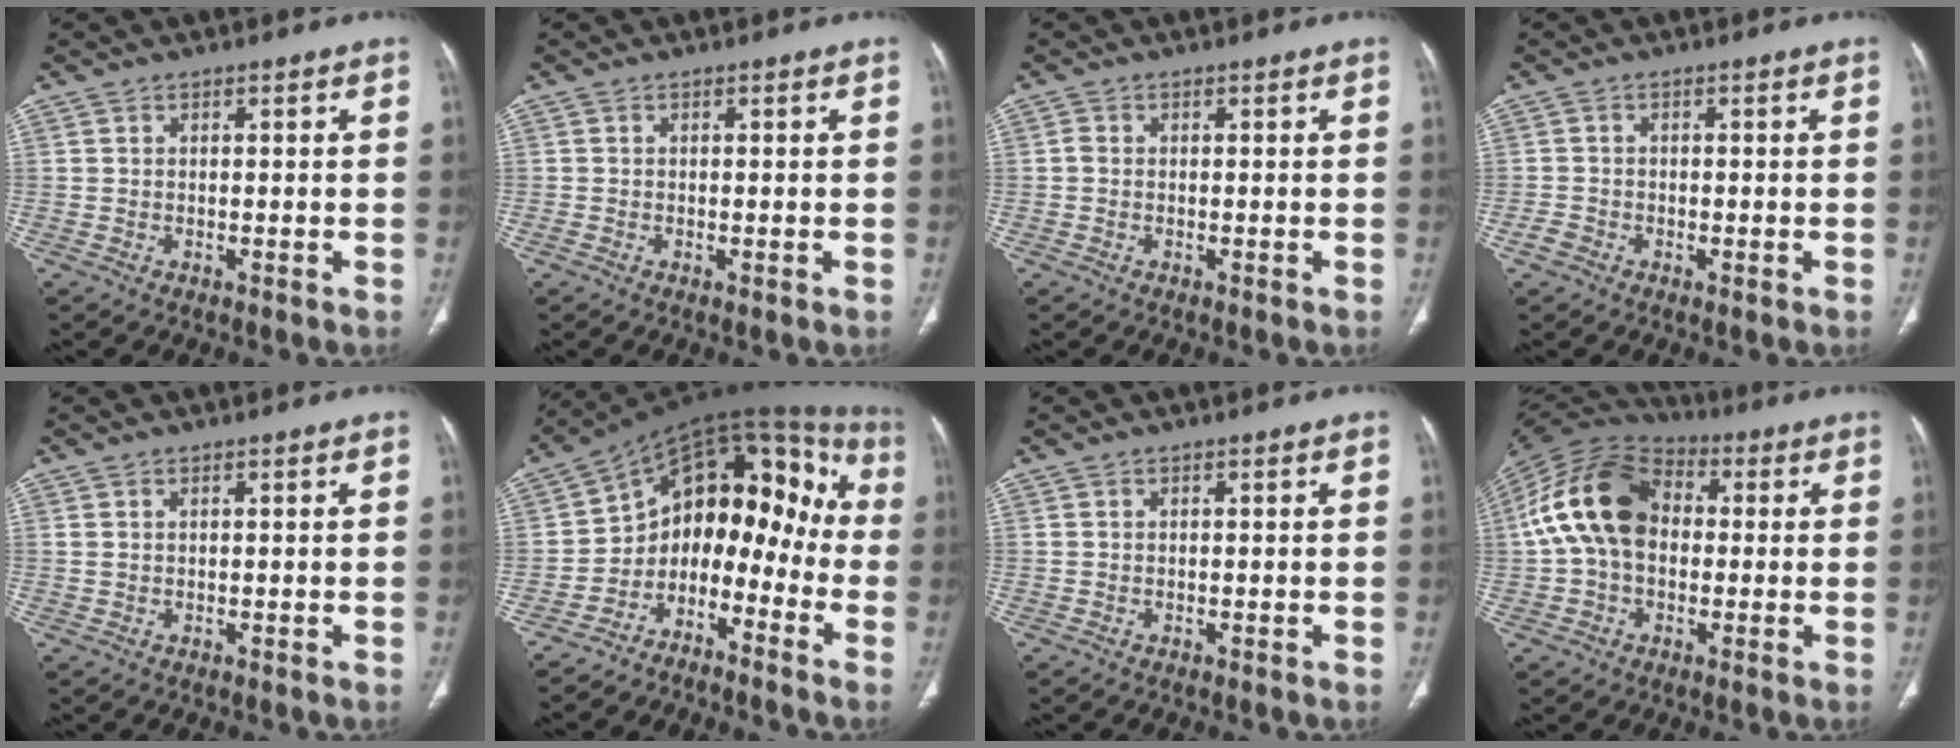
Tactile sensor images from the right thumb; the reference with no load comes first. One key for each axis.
{"total": 0.7, "fx": -0.2, "fy": 0.3, "fz": 0.6, "tx": -0.014, "ty": -0.003, "tz": -0.005}
{"total": 0.8, "fx": -0.2, "fy": 0.6, "fz": 0.5, "tx": -0.009, "ty": 0.001, "tz": -0.006}
{"total": 1.9, "fx": -1.0, "fy": 1.4, "fz": 0.8, "tx": -0.014, "ty": 0.004, "tz": -0.021}
{"total": 0.6, "fx": 0.3, "fy": 0.3, "fz": 0.5, "tx": -0.012, "ty": 0.010, "tz": 0.010}
{"total": 15.3, "fx": -6.3, "fy": 10.4, "fz": 9.3, "tx": -0.074, "ty": 0.133, "tz": -0.113}
{"total": 0.0}
{"total": 16.3, "fx": 0.9, "fy": 11.4, "fz": 11.6, "tx": -0.210, "ty": 0.036, "tz": 0.004}